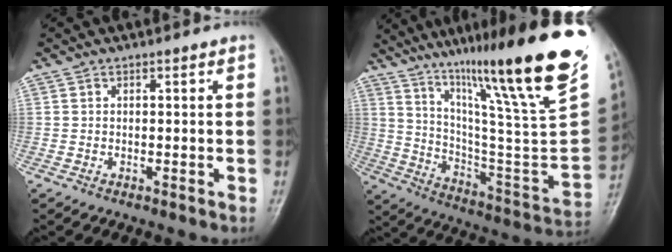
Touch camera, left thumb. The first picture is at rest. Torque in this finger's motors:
{"motor_torque": [0.73, 0.21, 1.48, -1.29, 0.51]}